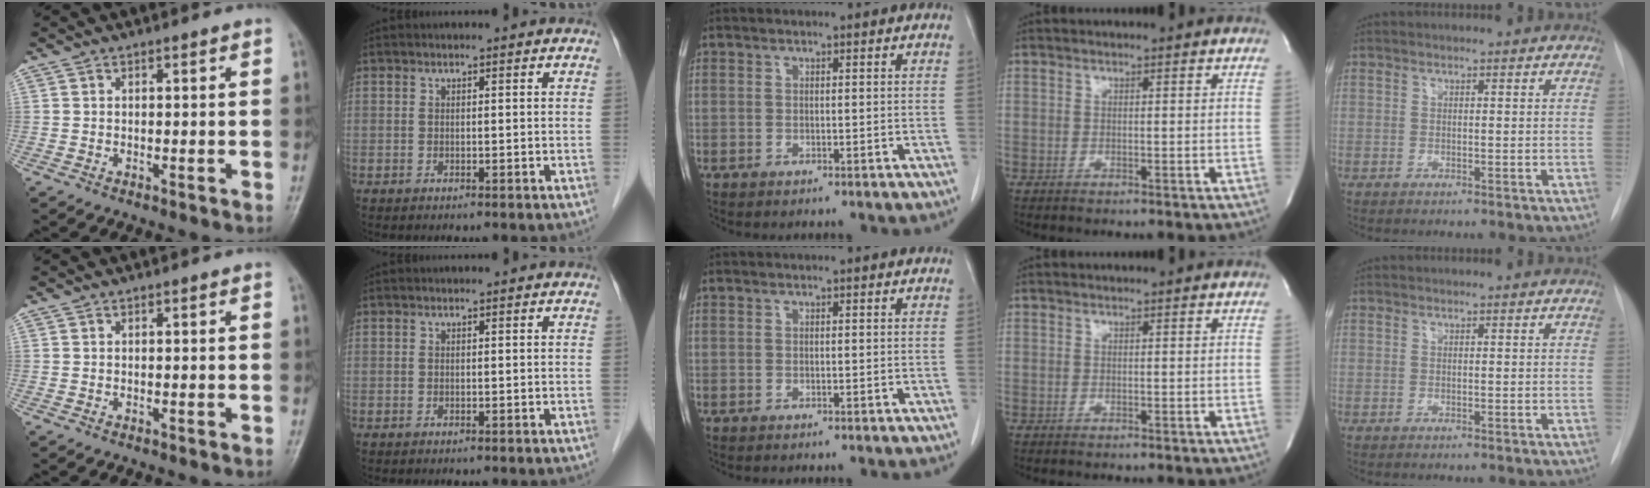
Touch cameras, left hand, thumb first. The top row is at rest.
{}